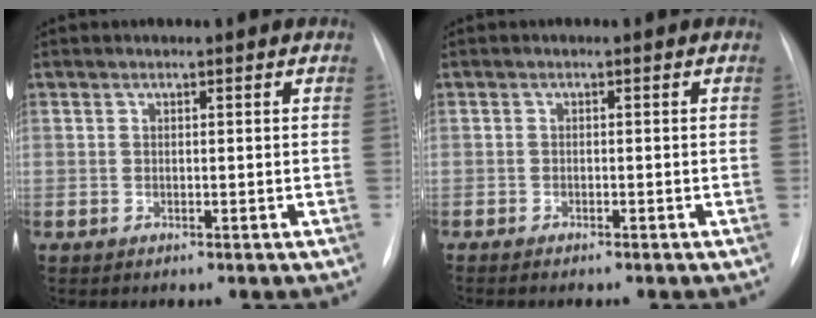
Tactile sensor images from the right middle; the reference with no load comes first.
{"total": 2.2, "force": [-1.9, 0.4, 1.1], "torque": [-0.019, -0.005, -0.019]}